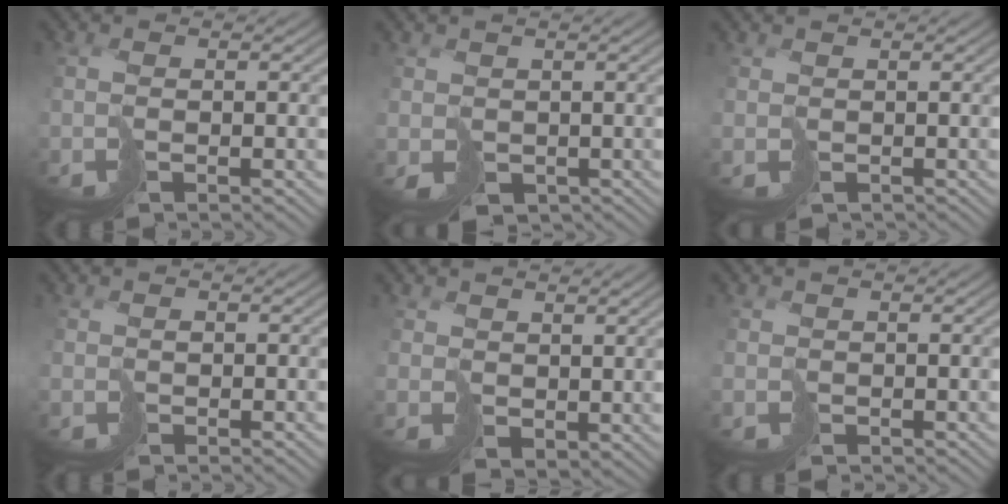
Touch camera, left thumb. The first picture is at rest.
{"total": 2.5, "force": [-0.2, 2.4, 0.6], "torque": [-0.015, -0.010, 0.002]}
{"total": 0.9, "force": [-0.3, 0.7, -0.4], "torque": [0.011, -0.007, 0.001]}
{"total": 0.7, "force": [0.2, 0.2, -0.6], "torque": [0.015, 0.001, 0.007]}
{"total": 2.4, "force": [2.0, 1.4, 0.1], "torque": [-0.009, -0.005, 0.047]}
{"total": 0.9, "force": [-0.1, 0.7, -0.5], "torque": [0.011, -0.003, 0.004]}